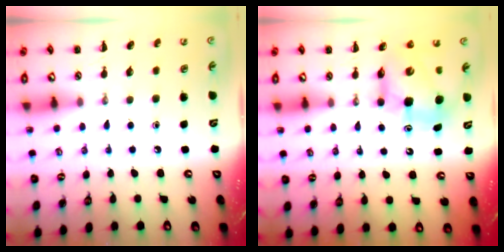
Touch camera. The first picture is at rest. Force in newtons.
{"total": 8.9, "press": 8.5, "slide": 2.3}